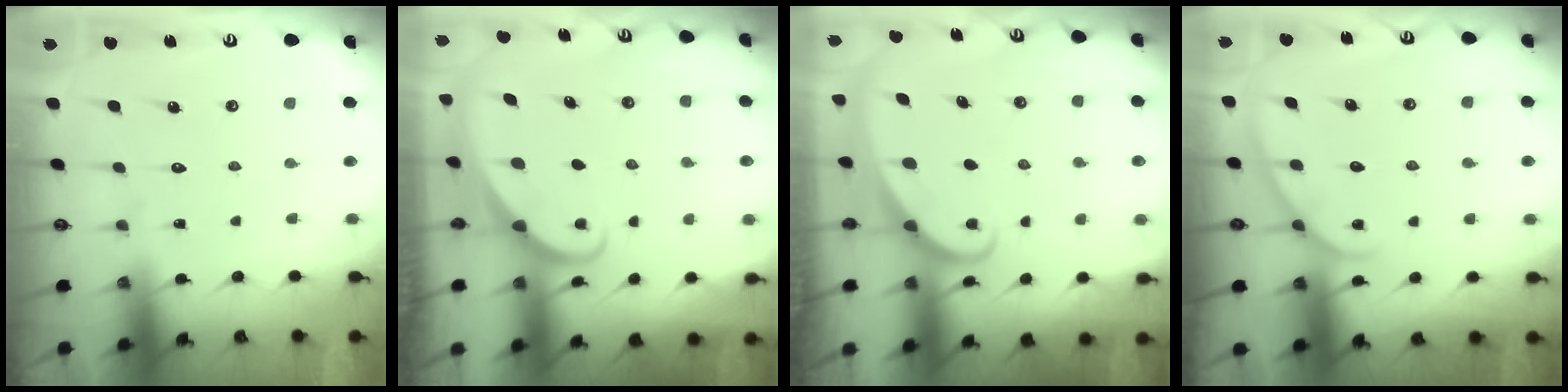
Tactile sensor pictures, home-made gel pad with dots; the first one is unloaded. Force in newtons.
{"total": 1.8, "press": 1.8, "slide": 0.1}
{"total": 1.7, "press": 1.7, "slide": 0.2}
{"total": 4.7, "press": 4.7, "slide": 0.4}